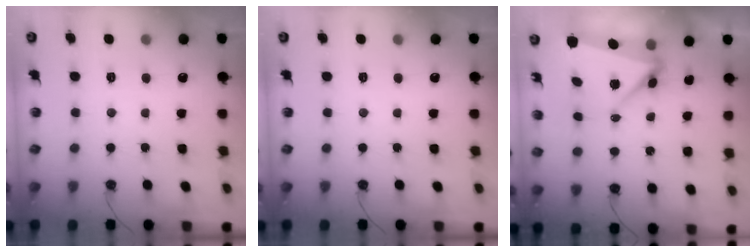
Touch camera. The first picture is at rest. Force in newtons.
{"total": 0.0}
{"total": 6.2, "press": 5.9, "slide": 1.9}